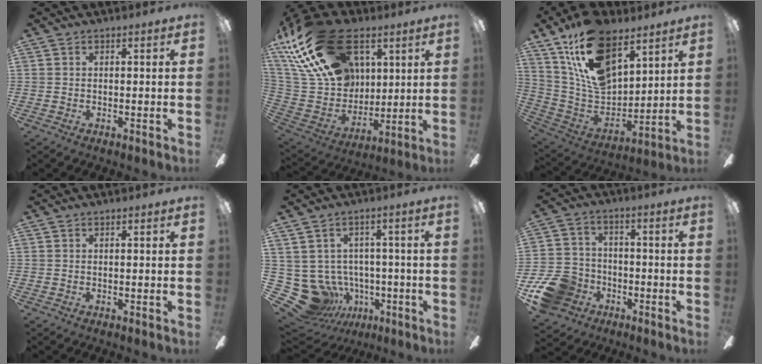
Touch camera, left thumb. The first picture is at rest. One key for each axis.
{"total": 28.9, "fx": 14.4, "fy": 18.2, "fz": 17.2, "tx": -0.342, "ty": -0.052, "tz": 0.271}
{"total": 20.1, "fx": 12.5, "fy": 10.3, "fz": 11.8, "tx": -0.239, "ty": -0.063, "tz": 0.229}
{"total": 0.0}
{"total": 10.5, "fx": -2.4, "fy": 9.4, "fz": 4.2, "tx": -0.127, "ty": -0.001, "tz": -0.029}
{"total": 12.8, "fx": -6.3, "fy": 10.0, "fz": 4.9, "tx": -0.115, "ty": 0.051, "tz": -0.108}